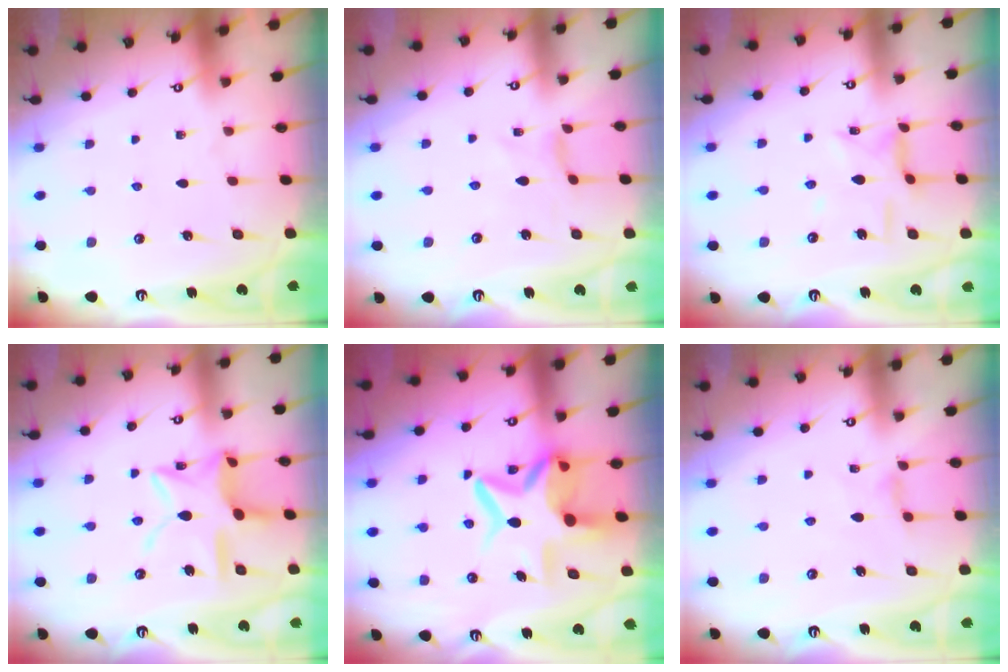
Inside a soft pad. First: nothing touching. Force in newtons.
{"total": 0.0}
{"total": 6.4, "press": 6.4, "slide": 0.2}
{"total": 13.6, "press": 13.6, "slide": 1.0}
{"total": 11.6, "press": 11.5, "slide": 1.6}
{"total": 2.6, "press": 2.6, "slide": 0.5}